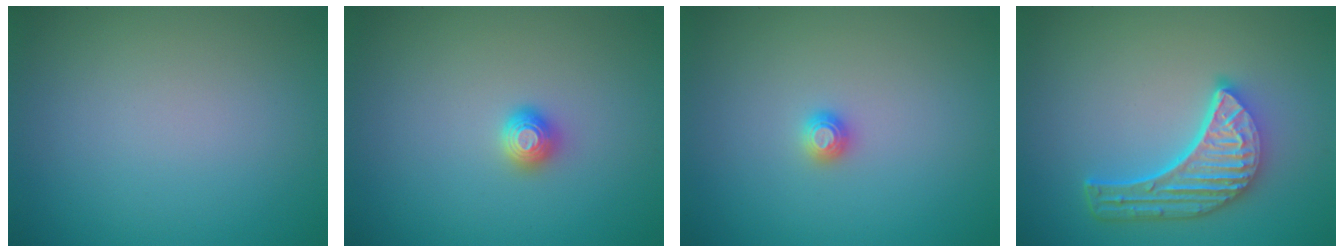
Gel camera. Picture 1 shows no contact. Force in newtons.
{"total": 1.3, "press": 1.2, "slide": 0.5}
{"total": 1.1, "press": 1.1, "slide": 0.1}
{"total": 6.0, "press": 4.6, "slide": 3.9}